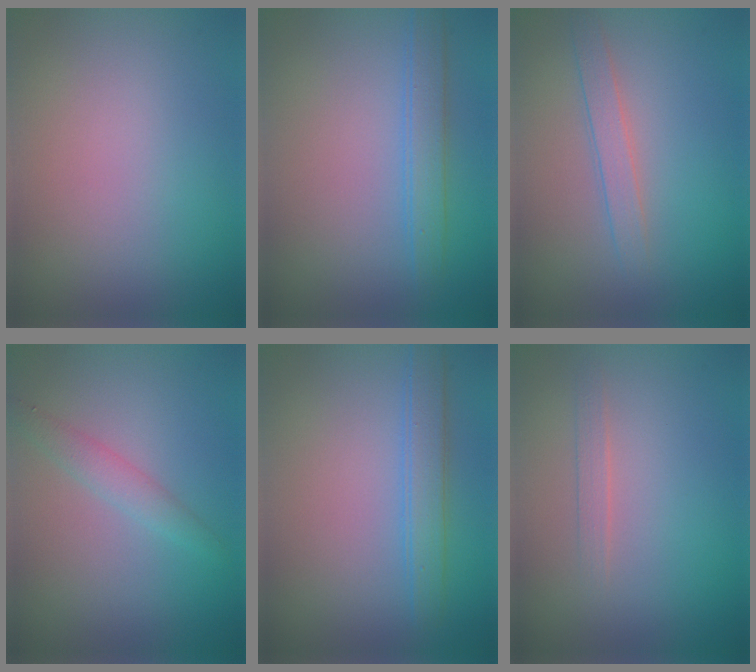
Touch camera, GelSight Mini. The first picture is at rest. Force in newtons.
{"total": 2.6, "press": 2.6, "slide": 0.0}
{"total": 1.9, "press": 1.9, "slide": 0.1}
{"total": 1.9, "press": 1.9, "slide": 0.1}
{"total": 2.7, "press": 2.7, "slide": 0.1}
{"total": 1.1, "press": 1.1, "slide": 0.1}